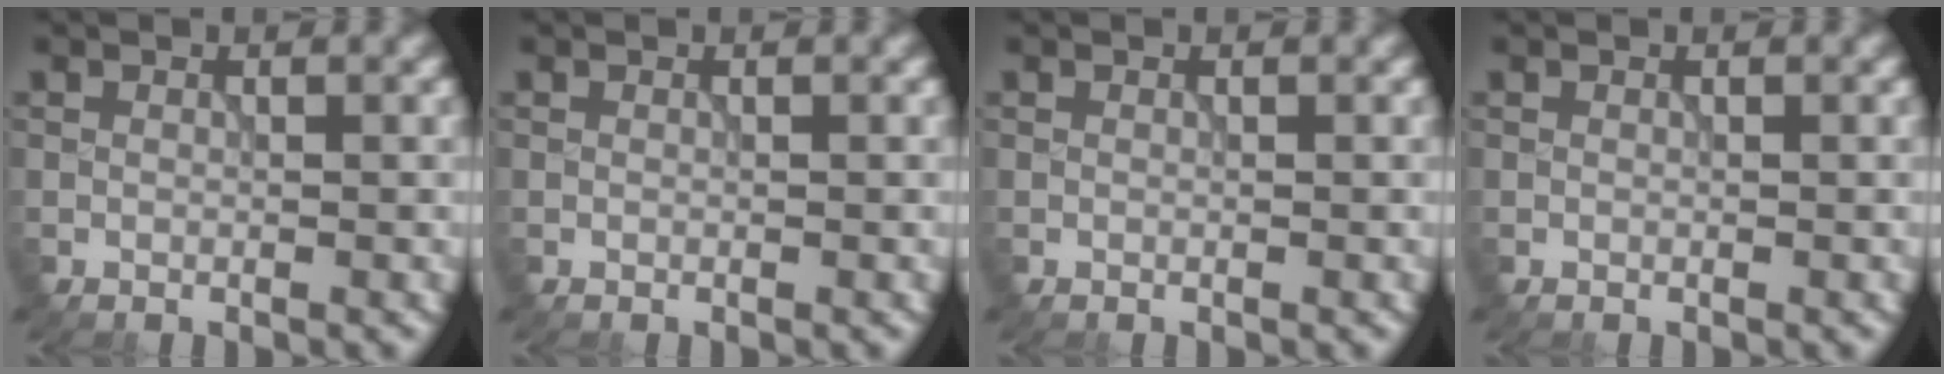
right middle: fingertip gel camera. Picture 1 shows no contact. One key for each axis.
{"total": 0.0}
{"total": 0.0}
{"total": 0.0}